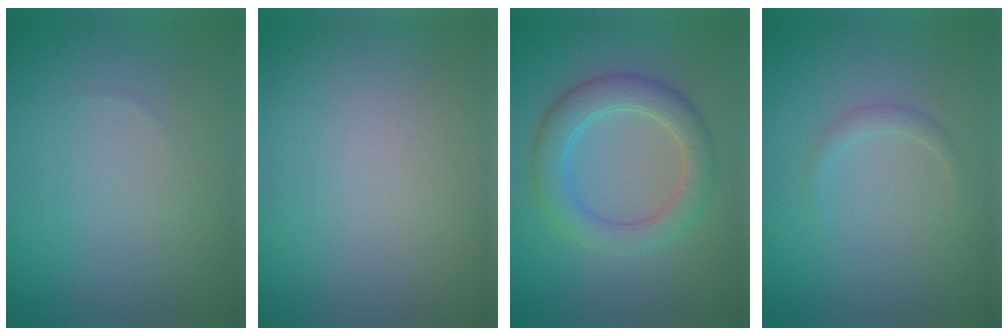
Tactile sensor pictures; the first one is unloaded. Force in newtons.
{"total": 0.0}
{"total": 4.5, "press": 4.5, "slide": 0.0}
{"total": 1.0, "press": 1.0, "slide": 0.1}